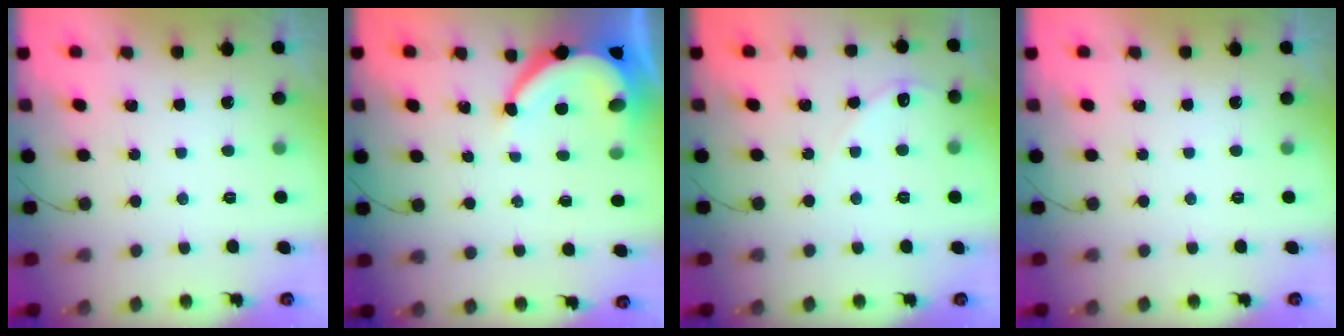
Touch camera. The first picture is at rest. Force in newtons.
{"total": 8.6, "press": 8.6, "slide": 1.2}
{"total": 5.2, "press": 5.2, "slide": 0.6}
{"total": 0.0}